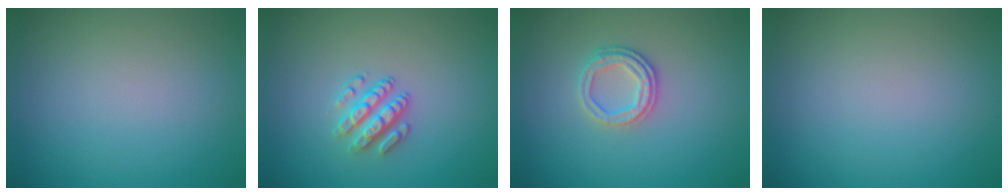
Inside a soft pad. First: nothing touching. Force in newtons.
{"total": 2.9, "press": 2.5, "slide": 1.4}
{"total": 2.6, "press": 2.3, "slide": 1.1}
{"total": 0.0}